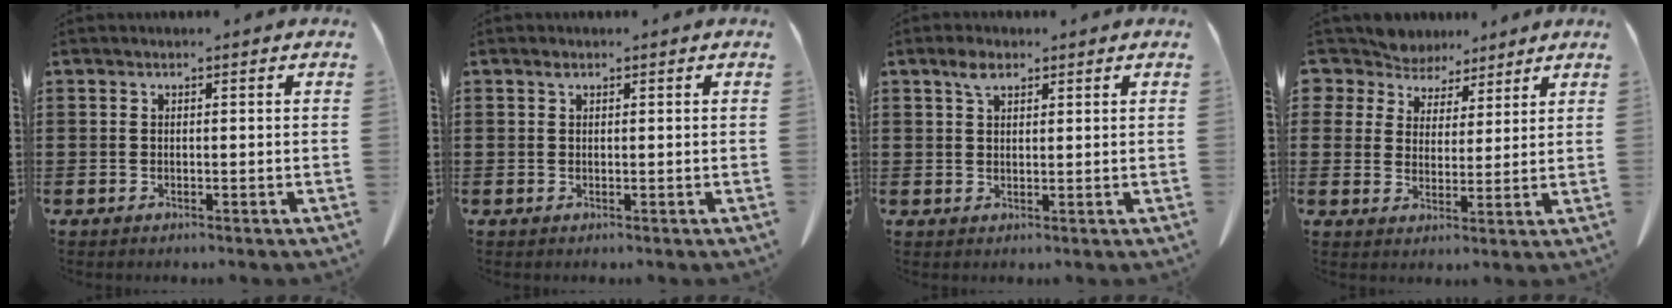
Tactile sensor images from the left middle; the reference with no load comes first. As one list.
[{"total": 0.6, "force": [0.4, 0.3, 0.4], "torque": [-0.010, 0.000, 0.008]}, {"total": 2.8, "force": [1.8, 1.2, 1.8], "torque": [-0.040, 0.004, 0.033]}, {"total": 6.6, "force": [6.0, 2.7, -0.1], "torque": [-0.036, -0.029, 0.114]}]